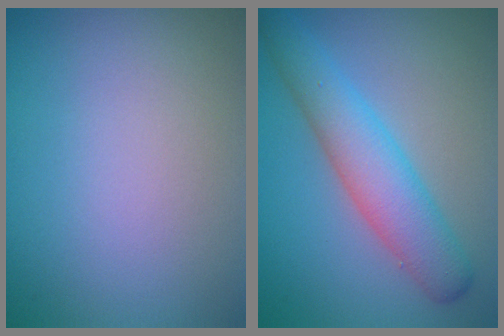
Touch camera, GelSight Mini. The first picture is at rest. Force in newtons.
{"total": 5.3, "press": 5.3, "slide": 0.1}